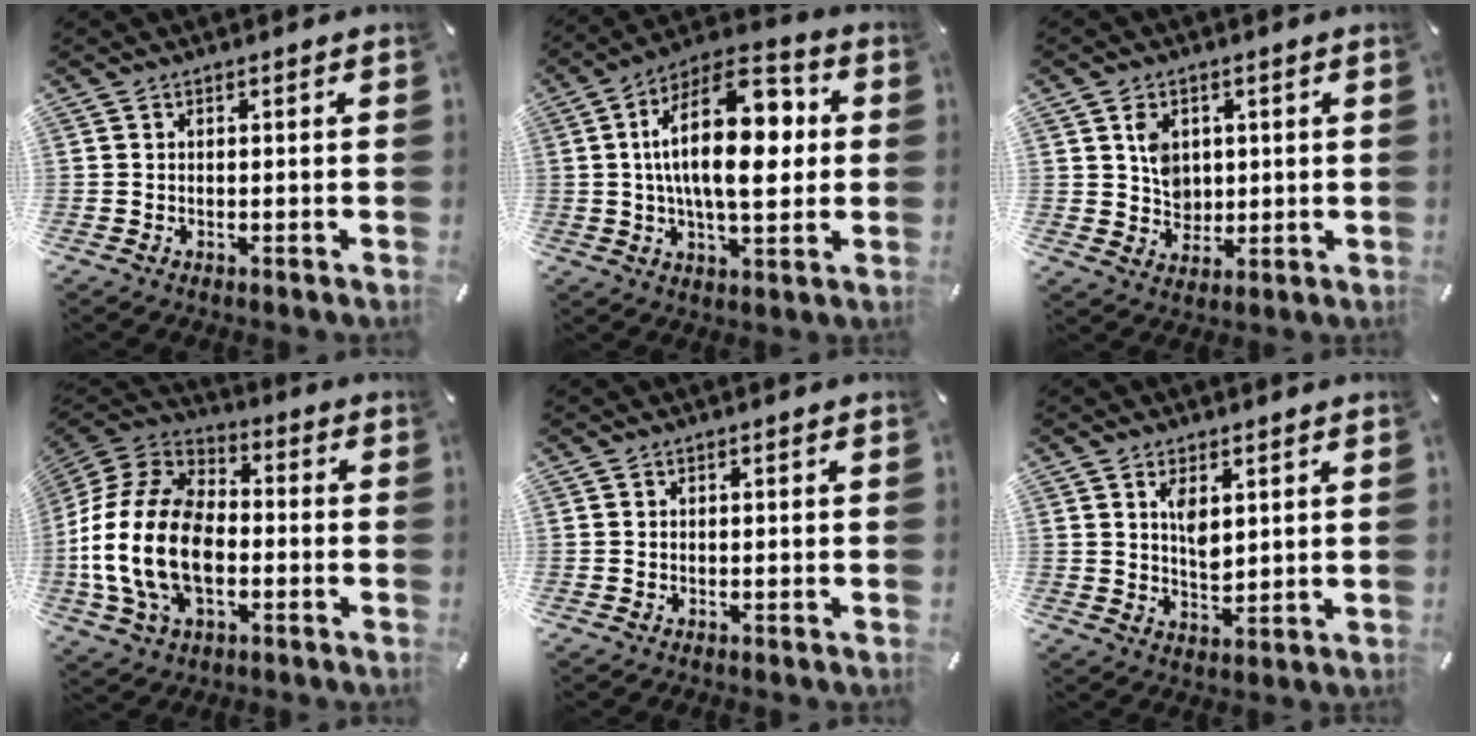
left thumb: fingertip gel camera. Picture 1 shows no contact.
{"total": 21.6, "force": [3.0, 10.7, 18.5], "torque": [-0.318, -0.006, 0.038]}
{"total": 6.4, "force": [1.6, 5.7, 2.5], "torque": [-0.032, 0.001, 0.027]}
{"total": 20.5, "force": [-4.9, 13.7, 14.4], "torque": [-0.309, 0.031, -0.083]}
{"total": 0.0}
{"total": 5.5, "force": [2.6, 2.9, 3.9], "torque": [-0.069, -0.016, 0.039]}